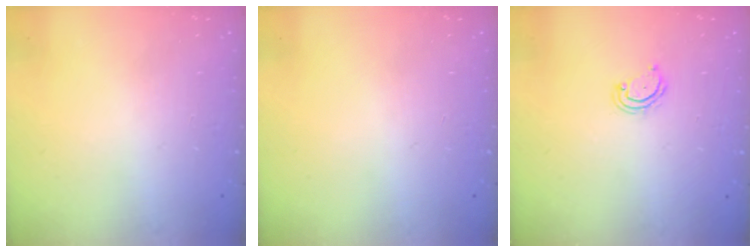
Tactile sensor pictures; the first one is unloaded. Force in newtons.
{"total": 0.0}
{"total": 3.9, "press": 3.9, "slide": 0.3}